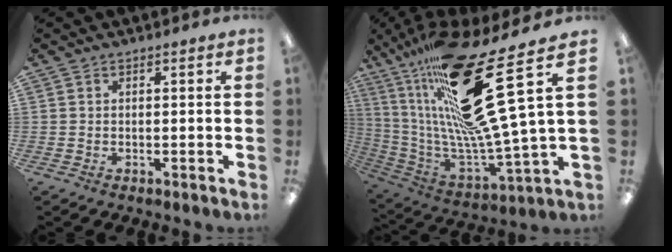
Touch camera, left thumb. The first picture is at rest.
{"total": 36.4, "force": [12.6, 12.9, 31.6], "torque": [-0.504, -0.082, 0.225]}